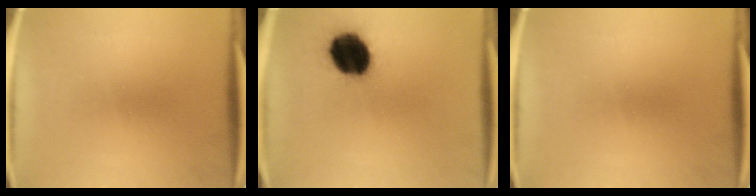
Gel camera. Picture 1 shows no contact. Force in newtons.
{"total": 16.6}
{"total": 0.0}